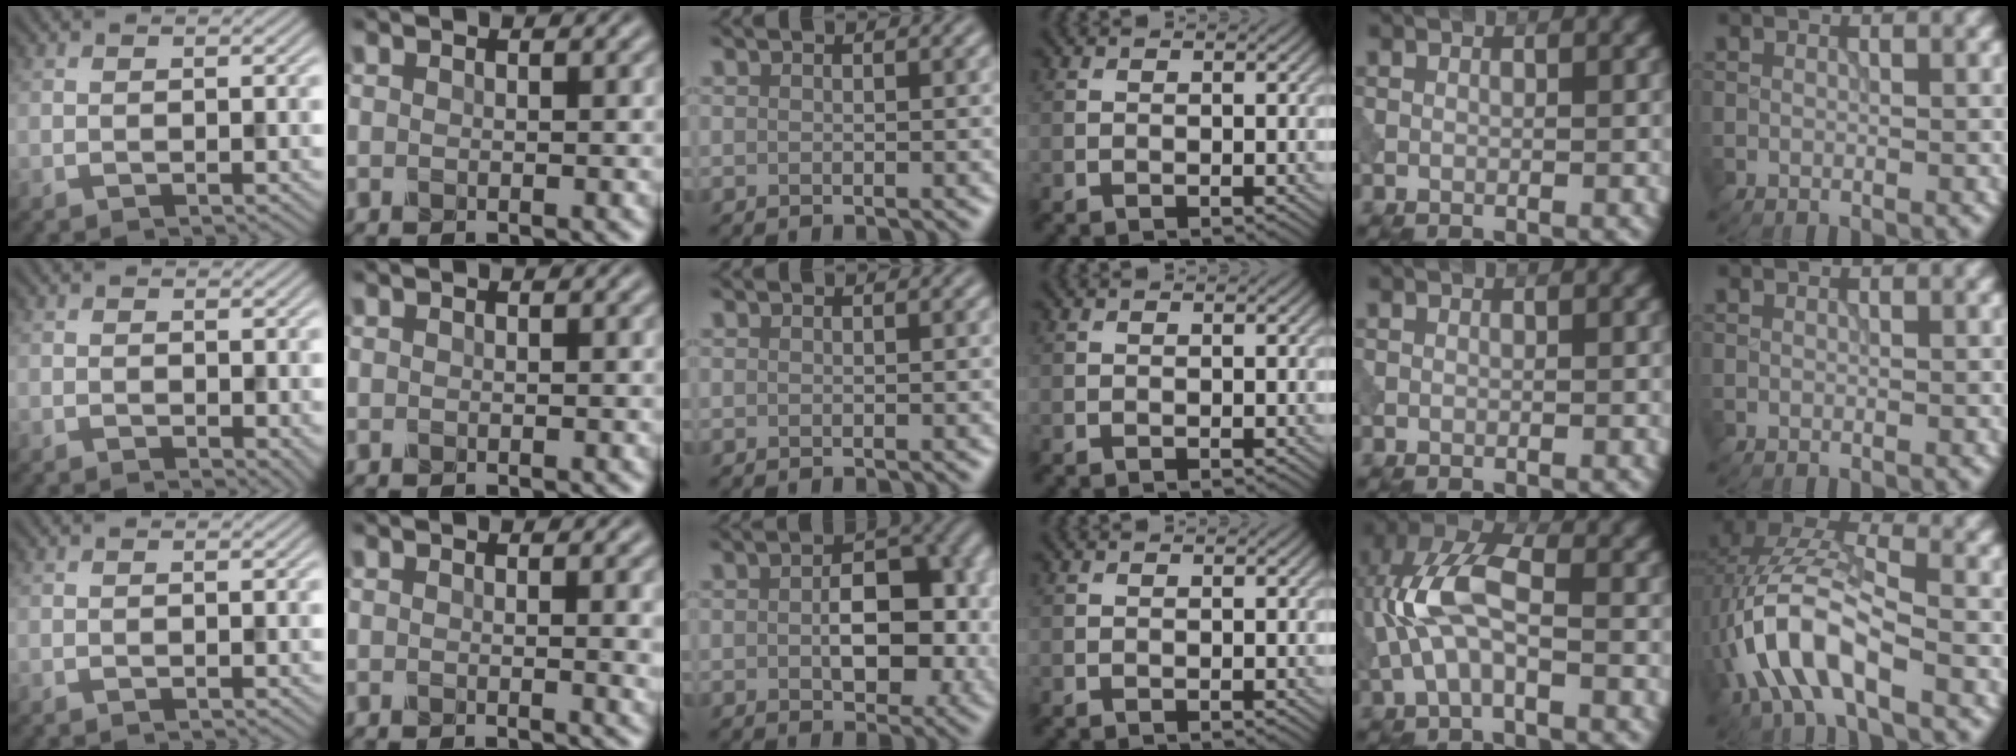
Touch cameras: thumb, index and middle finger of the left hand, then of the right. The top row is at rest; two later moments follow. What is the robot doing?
{"motion": "dispense", "object": "dispenser bottle"}